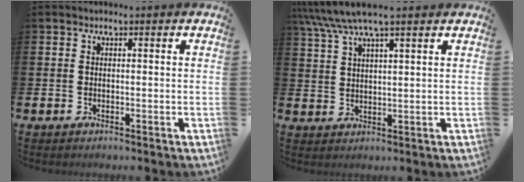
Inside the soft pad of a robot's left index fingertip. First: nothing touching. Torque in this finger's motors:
{"motor_torque": [1.03, -1.11, 1.05, 0.21]}